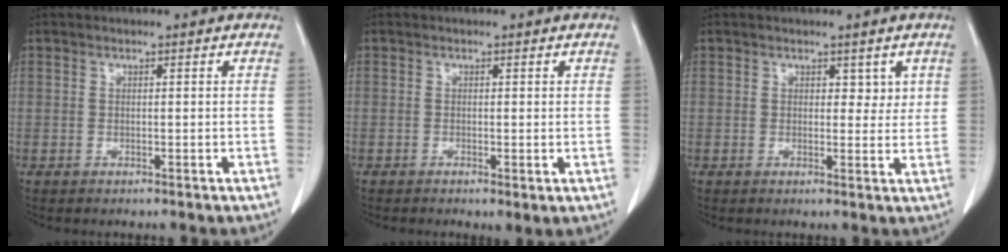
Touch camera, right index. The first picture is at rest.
{"total": 1.3, "force": [-0.4, 0.4, 1.2], "torque": [-0.021, -0.004, -0.003]}
{"total": 2.5, "force": [1.2, 1.6, 1.4], "torque": [-0.008, -0.005, 0.015]}